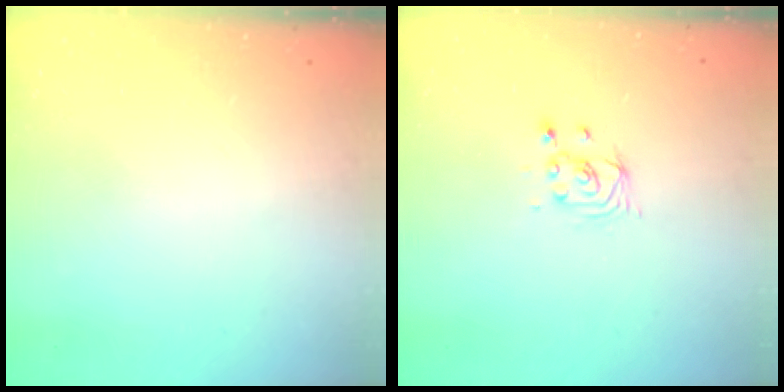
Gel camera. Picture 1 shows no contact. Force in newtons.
{"total": 2.6, "press": 2.6, "slide": 0.1}